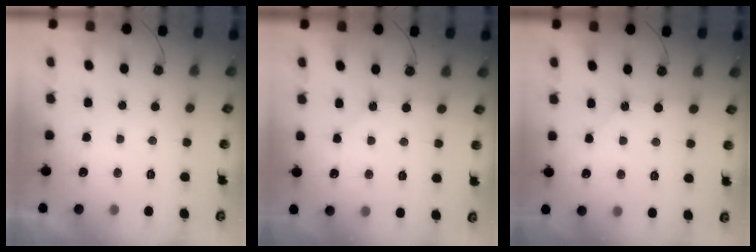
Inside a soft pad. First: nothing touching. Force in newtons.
{"total": 1.5, "press": 1.5, "slide": 0.2}
{"total": 1.1, "press": 1.1, "slide": 0.2}